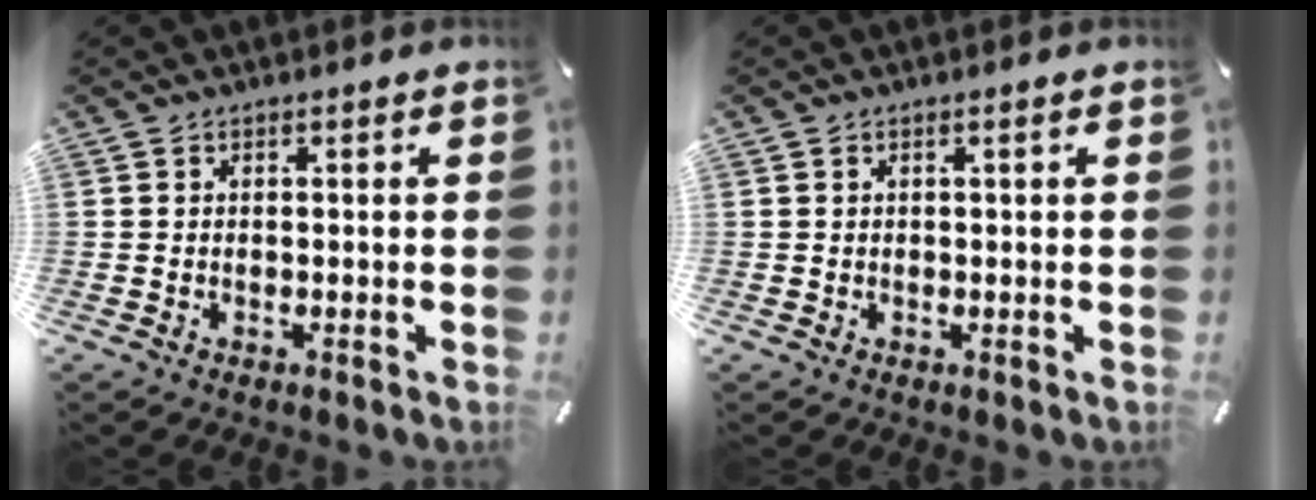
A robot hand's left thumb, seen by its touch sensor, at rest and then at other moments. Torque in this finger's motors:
{"motor_torque": [-0.14, -0.44, -0.09, 0.17, -0.02]}